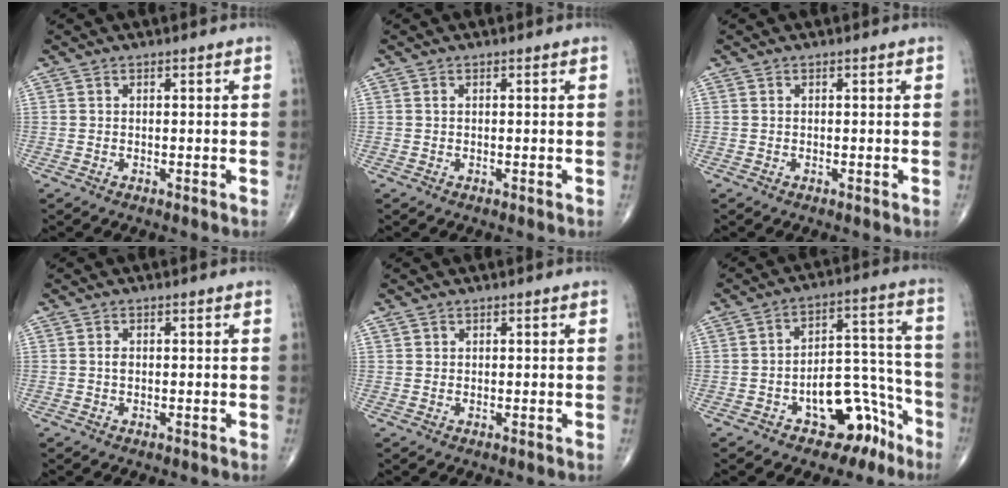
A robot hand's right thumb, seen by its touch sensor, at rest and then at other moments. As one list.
[{"total": 0.0}, {"total": 0.0}, {"total": 0.9, "force": [0.0, 0.6, 0.6], "torque": [-0.012, 0.001, -0.001]}, {"total": 0.7, "force": [0.4, 0.6, 0.1], "torque": [0.006, -0.001, 0.005]}, {"total": 13.3, "force": [-7.6, 7.2, 8.2], "torque": [-0.052, 0.083, -0.099]}]